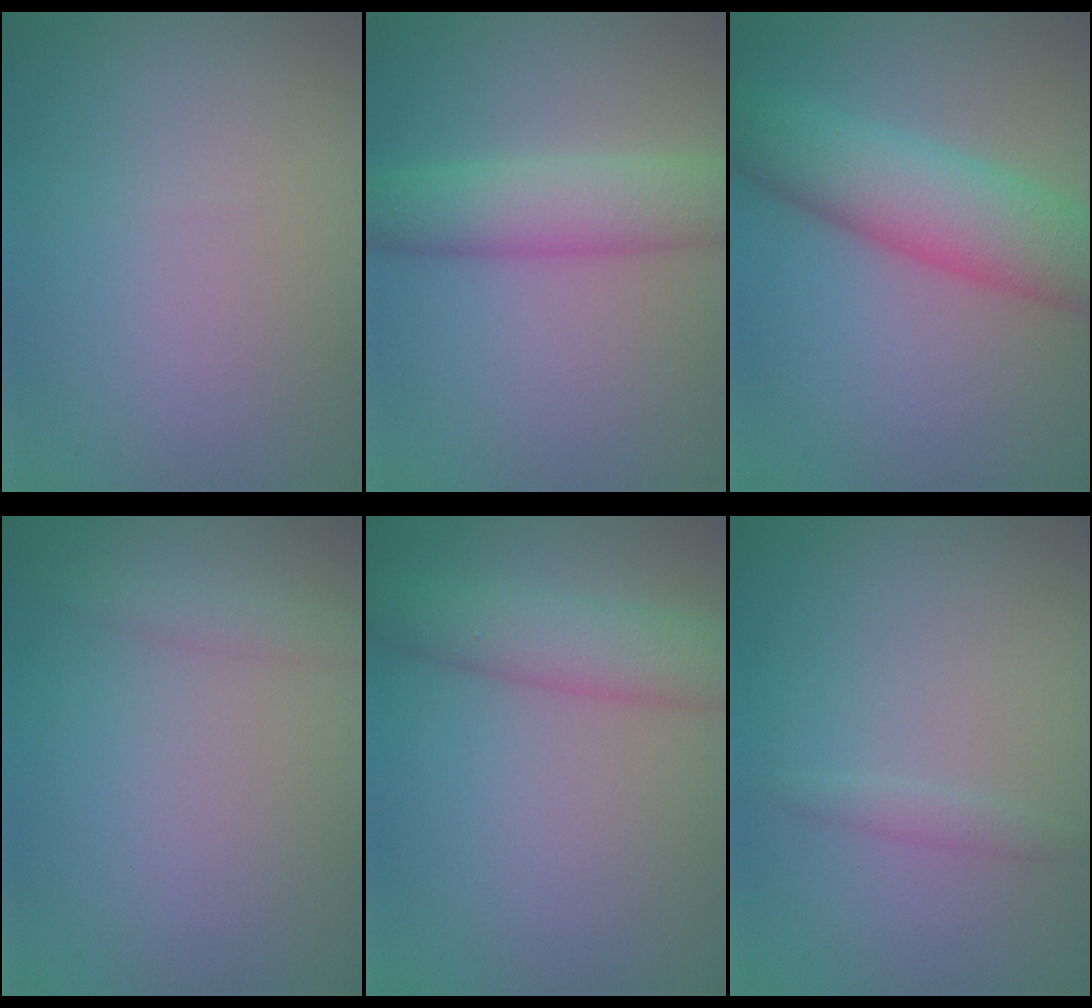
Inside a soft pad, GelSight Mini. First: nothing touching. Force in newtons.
{"total": 5.0, "press": 5.0, "slide": 0.2}
{"total": 8.2, "press": 8.2, "slide": 0.5}
{"total": 1.2, "press": 1.2, "slide": 0.1}
{"total": 4.8, "press": 4.8, "slide": 0.2}
{"total": 1.0, "press": 1.0, "slide": 0.1}